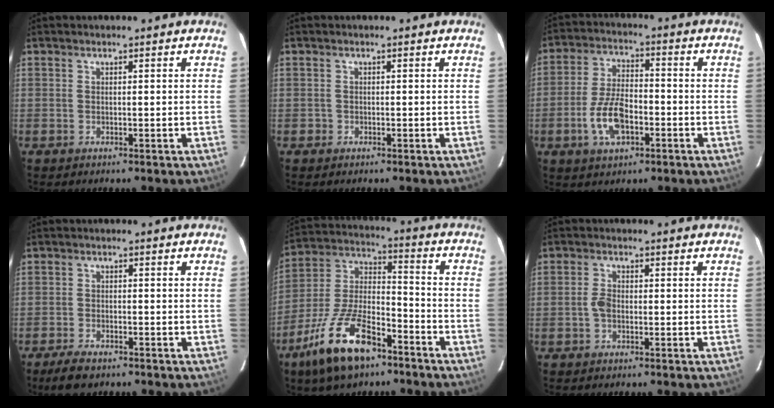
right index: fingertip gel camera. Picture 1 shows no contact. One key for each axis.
{"total": 0.9, "fx": -0.4, "fy": 0.8, "fz": 0.0, "tx": 0.000, "ty": 0.005, "tz": -0.006}
{"total": 9.6, "fx": -3.6, "fy": 4.6, "fz": 7.6, "tx": -0.158, "ty": 0.004, "tz": -0.062}
{"total": 4.8, "fx": -3.7, "fy": 1.7, "fz": 2.6, "tx": -0.071, "ty": -0.006, "tz": -0.068}
{"total": 18.3, "fx": -11.1, "fy": 7.8, "fz": 12.2, "tx": -0.255, "ty": -0.005, "tz": -0.199}
{"total": 2.4, "fx": -0.7, "fy": 1.6, "fz": 1.7, "tx": -0.037, "ty": 0.006, "tz": -0.014}